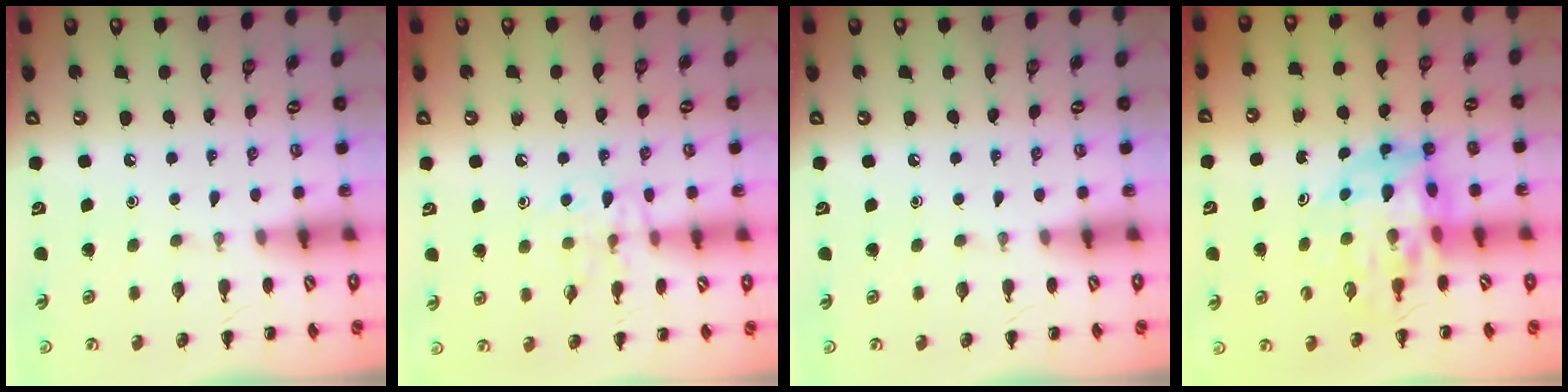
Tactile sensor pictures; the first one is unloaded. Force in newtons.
{"total": 9.8, "press": 9.8, "slide": 1.1}
{"total": 0.0}
{"total": 12.2, "press": 11.6, "slide": 3.7}